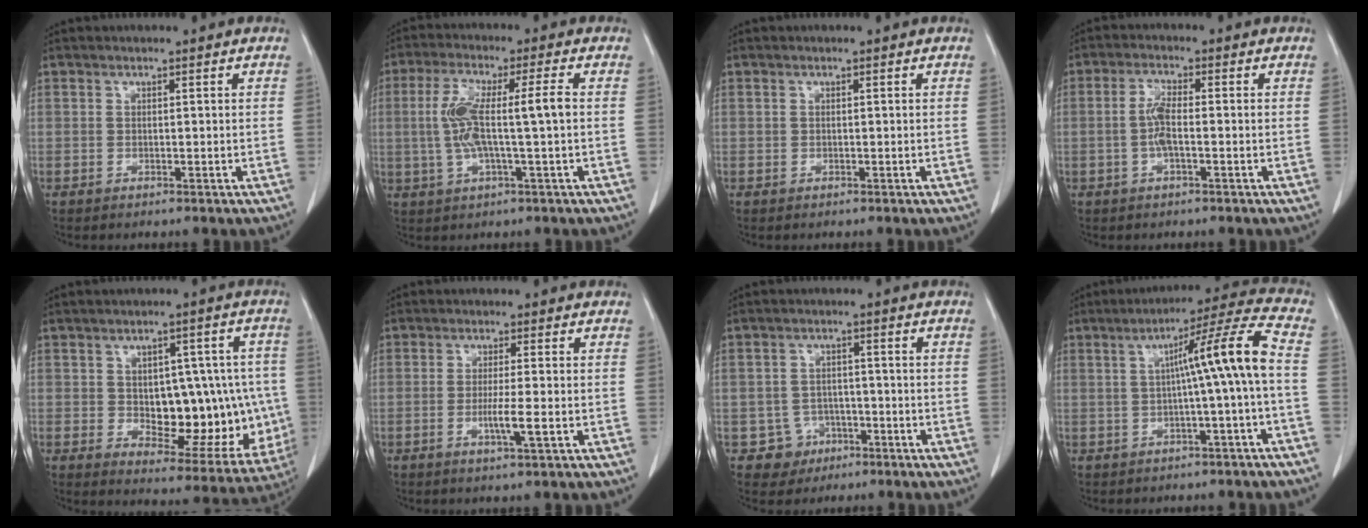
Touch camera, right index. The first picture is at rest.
{"total": 9.1, "force": [0.0, 0.8, 9.0], "torque": [-0.184, 0.019, 0.000]}
{"total": 0.0}
{"total": 3.8, "force": [-0.8, 0.7, 3.6], "torque": [-0.079, 0.004, -0.016]}
{"total": 16.8, "force": [-1.0, 8.7, 14.4], "torque": [-0.186, 0.019, 0.013]}
{"total": 4.0, "force": [-1.2, -0.3, 3.8], "torque": [-0.070, -0.008, -0.021]}
{"total": 4.8, "force": [-2.2, 4.3, -0.1], "torque": [0.009, 0.017, -0.029]}
{"total": 9.7, "force": [-0.4, -1.4, 9.6], "torque": [-0.143, 0.023, -0.004]}